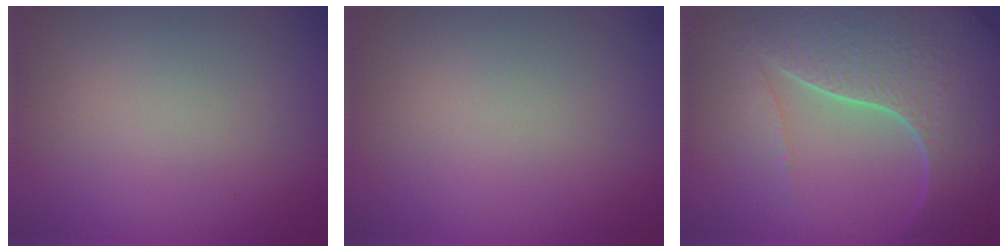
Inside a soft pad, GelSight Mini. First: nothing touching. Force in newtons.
{"total": 0.0}
{"total": 7.5, "press": 5.6, "slide": 5.0}